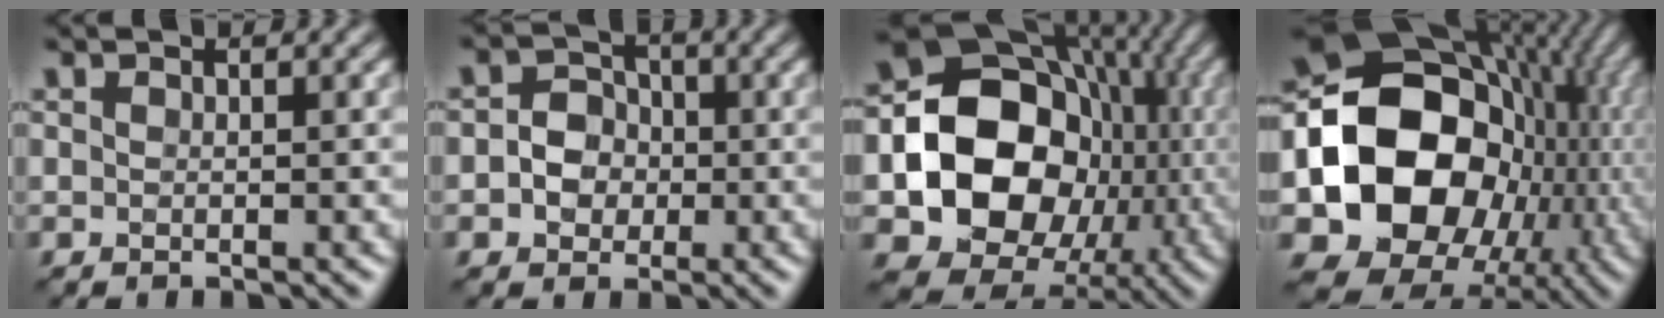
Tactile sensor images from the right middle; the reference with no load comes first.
{"total": 3.0, "force": [-0.8, 2.7, 1.1], "torque": [-0.006, 0.006, -0.033]}
{"total": 13.1, "force": [-2.3, 10.6, 7.4], "torque": [-0.107, -0.012, -0.053]}
{"total": 16.8, "force": [-2.0, 13.5, 9.8], "torque": [-0.163, -0.018, -0.039]}